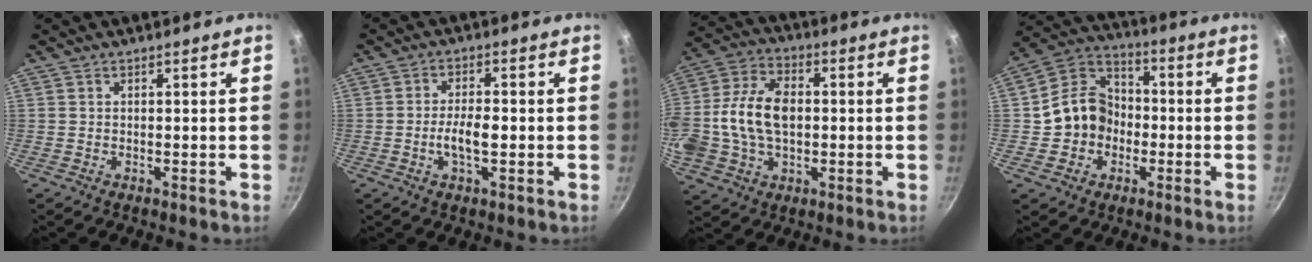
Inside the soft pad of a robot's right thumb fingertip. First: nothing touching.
{"total": 5.3, "force": [-1.1, 2.1, 4.7], "torque": [-0.085, 0.013, -0.021]}
{"total": 17.2, "force": [-0.2, 11.7, 12.6], "torque": [-0.240, 0.027, -0.011]}
{"total": 11.9, "force": [-1.8, 10.3, 5.8], "torque": [-0.072, 0.037, -0.045]}